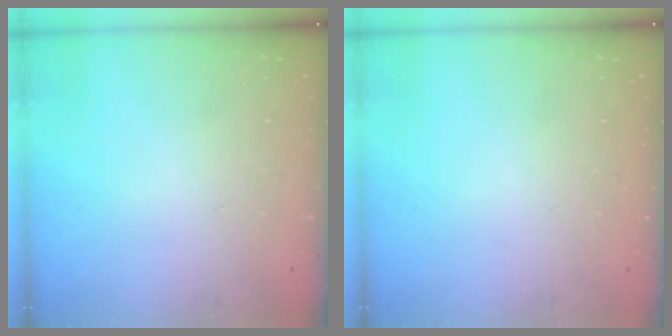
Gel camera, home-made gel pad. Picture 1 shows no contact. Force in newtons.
{"total": 0.0}